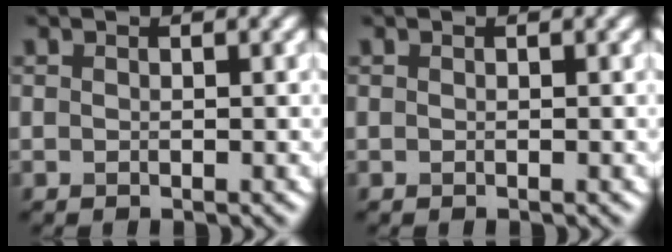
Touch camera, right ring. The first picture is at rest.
{"total": 0.0}